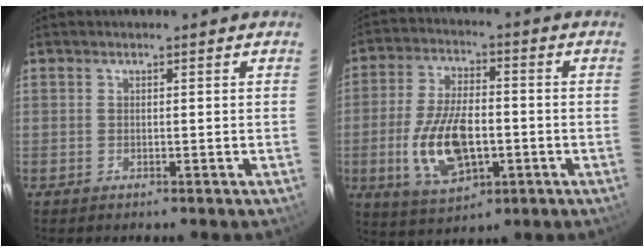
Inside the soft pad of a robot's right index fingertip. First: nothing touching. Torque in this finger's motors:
{"motor_torque": [0.43, -0.39, 0.37, 0.18]}